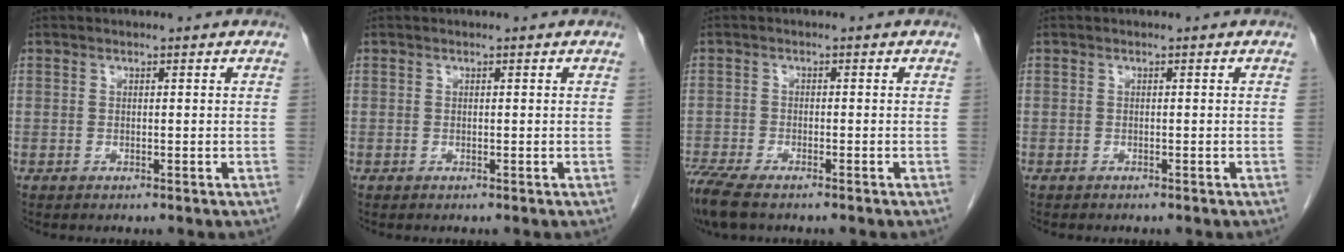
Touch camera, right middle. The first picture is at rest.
{"total": 0.0}
{"total": 6.2, "force": [-4.9, 1.2, 3.6], "torque": [-0.070, -0.016, -0.087]}
{"total": 0.7, "force": [-0.6, 0.2, 0.2], "torque": [-0.007, -0.001, -0.009]}